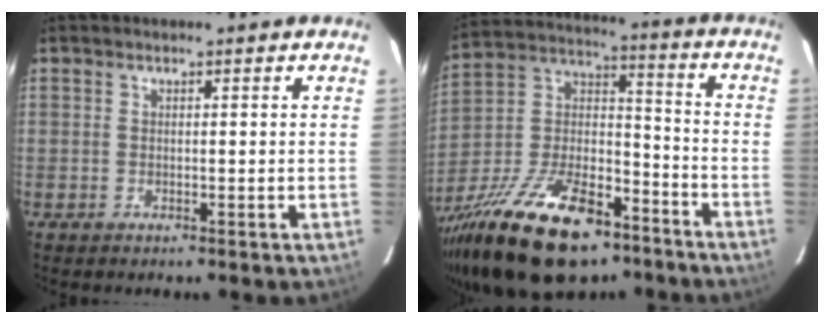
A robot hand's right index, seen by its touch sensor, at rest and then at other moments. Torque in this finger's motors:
{"motor_torque": [1.71, -0.43, 1.05, 0.21]}